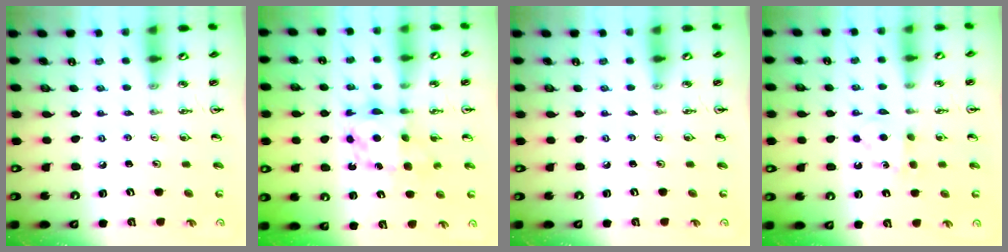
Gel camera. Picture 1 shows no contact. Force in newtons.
{"total": 7.1, "press": 7.1, "slide": 0.5}
{"total": 0.0}
{"total": 5.5, "press": 5.4, "slide": 0.7}